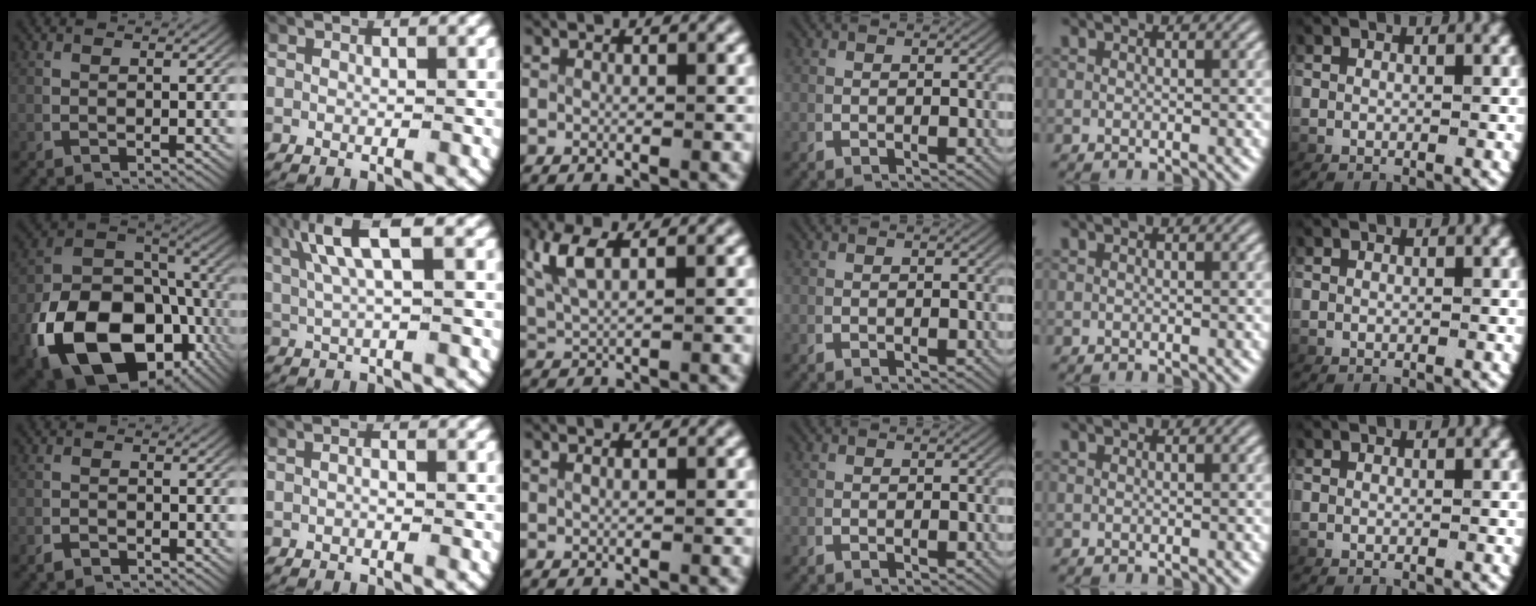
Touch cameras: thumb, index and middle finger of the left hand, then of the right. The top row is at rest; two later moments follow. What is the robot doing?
{"motion": "lift_and_place", "object": "photo album"}